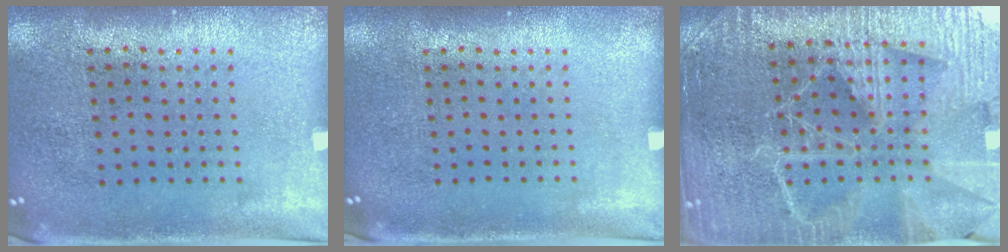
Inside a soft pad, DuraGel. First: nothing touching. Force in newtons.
{"total": 0.0}
{"total": 4.9, "press": 4.5, "slide": 1.8}